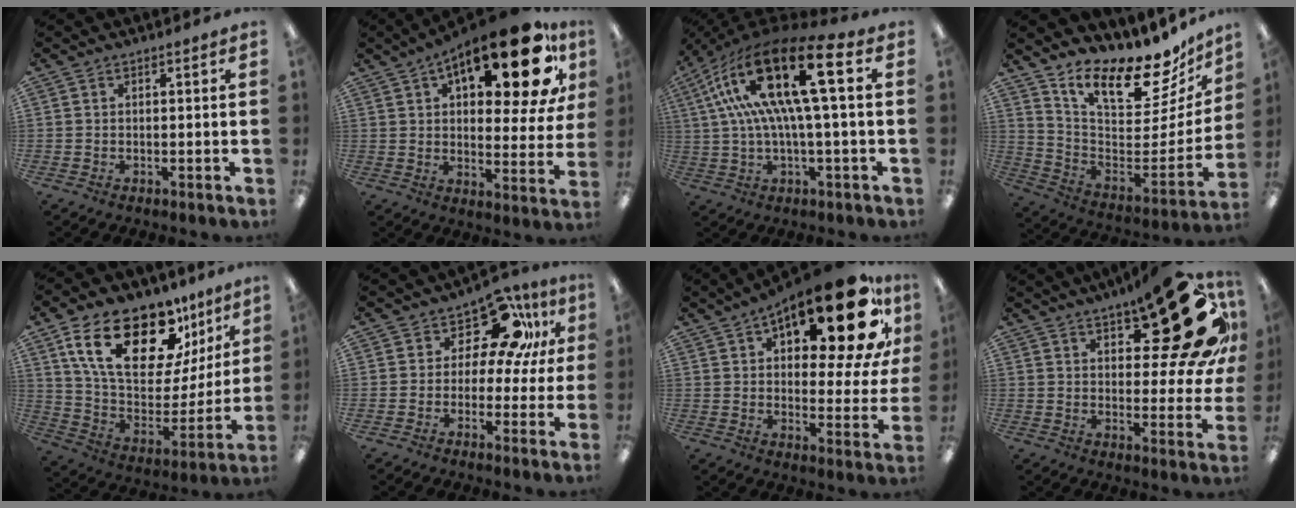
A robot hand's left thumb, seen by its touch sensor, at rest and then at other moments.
{"total": 21.5, "force": [12.7, 7.8, 15.5], "torque": [-0.212, -0.069, 0.198]}
{"total": 23.9, "force": [6.8, 7.4, 21.7], "torque": [-0.414, -0.022, 0.104]}
{"total": 18.6, "force": [14.1, 6.9, 9.9], "torque": [-0.141, -0.116, 0.235]}
{"total": 23.3, "force": [14.1, 11.4, 14.6], "torque": [-0.262, -0.073, 0.245]}
{"total": 12.0, "force": [6.9, 6.9, 7.0], "torque": [-0.105, -0.041, 0.125]}
{"total": 23.7, "force": [14.6, 7.9, 16.9], "torque": [-0.225, -0.098, 0.229]}
{"total": 24.7, "force": [12.9, 9.3, 18.9], "torque": [-0.240, -0.078, 0.207]}